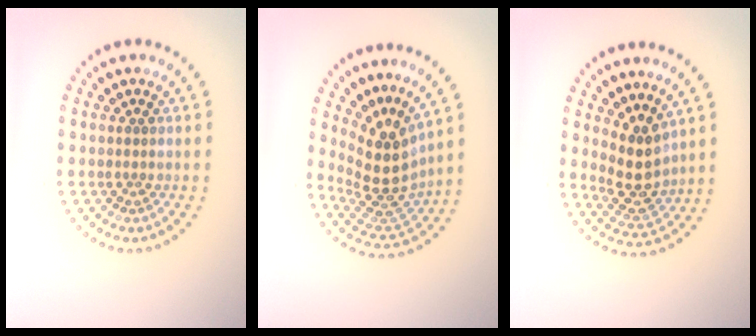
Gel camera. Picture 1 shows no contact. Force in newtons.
{"total": 4.8, "press": 3.5, "slide": 3.2}
{"total": 3.6, "press": 3.0, "slide": 1.9}